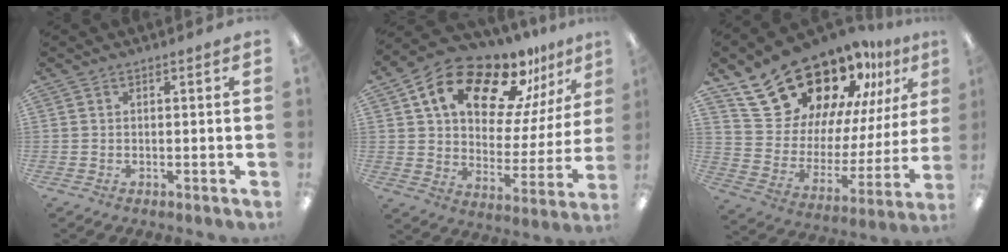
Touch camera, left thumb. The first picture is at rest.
{"total": 19.2, "force": [13.5, 9.0, 10.2], "torque": [-0.181, -0.081, 0.231]}
{"total": 24.2, "force": [19.6, 10.9, 9.0], "torque": [-0.151, -0.135, 0.360]}